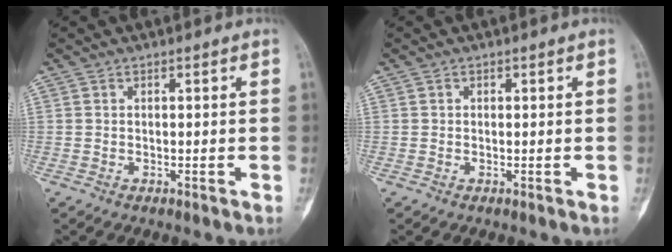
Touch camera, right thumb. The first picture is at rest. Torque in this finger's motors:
{"motor_torque": [-0.21, 0.01, -0.27, -0.04, -0.04]}